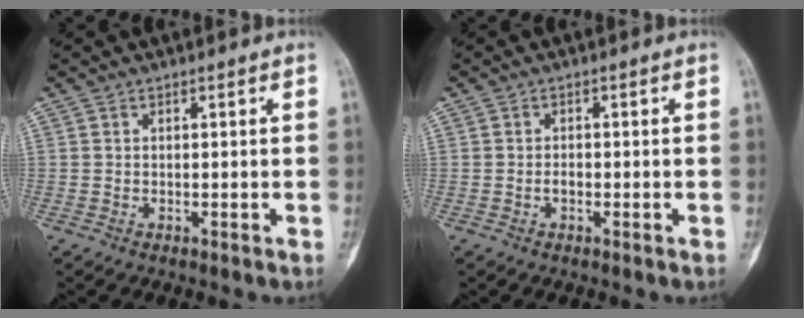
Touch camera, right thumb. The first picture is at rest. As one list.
[{"total": 1.1, "force": [-0.5, 0.7, 0.8], "torque": [-0.010, 0.003, -0.010]}]